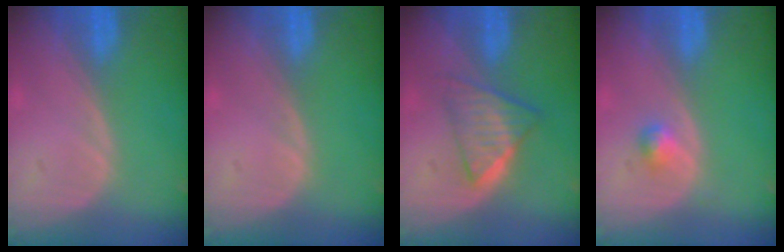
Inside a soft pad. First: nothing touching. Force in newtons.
{"total": 0.0}
{"total": 6.2, "press": 5.4, "slide": 3.0}
{"total": 1.7, "press": 1.7, "slide": 0.2}